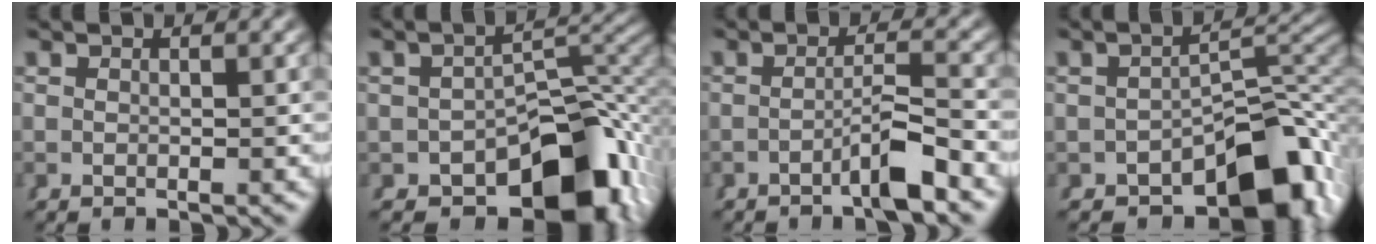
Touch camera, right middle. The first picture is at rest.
{"total": 10.5, "force": [-5.9, 5.4, 6.7], "torque": [-0.057, -0.011, -0.081]}
{"total": 3.0, "force": [-1.9, -0.4, 2.3], "torque": [-0.028, 0.002, -0.033]}
{"total": 8.2, "force": [-5.0, 3.6, 5.5], "torque": [-0.040, 0.000, -0.073]}